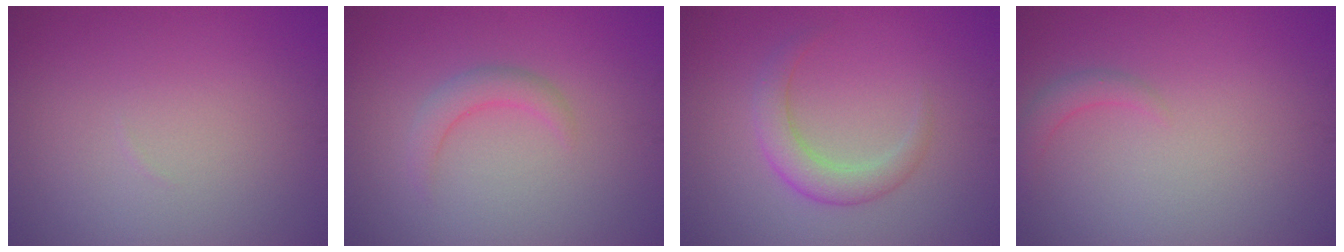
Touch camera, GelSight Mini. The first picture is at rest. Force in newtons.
{"total": 1.9, "press": 1.9, "slide": 0.3}
{"total": 2.8, "press": 2.8, "slide": 0.1}
{"total": 1.4, "press": 1.4, "slide": 0.2}